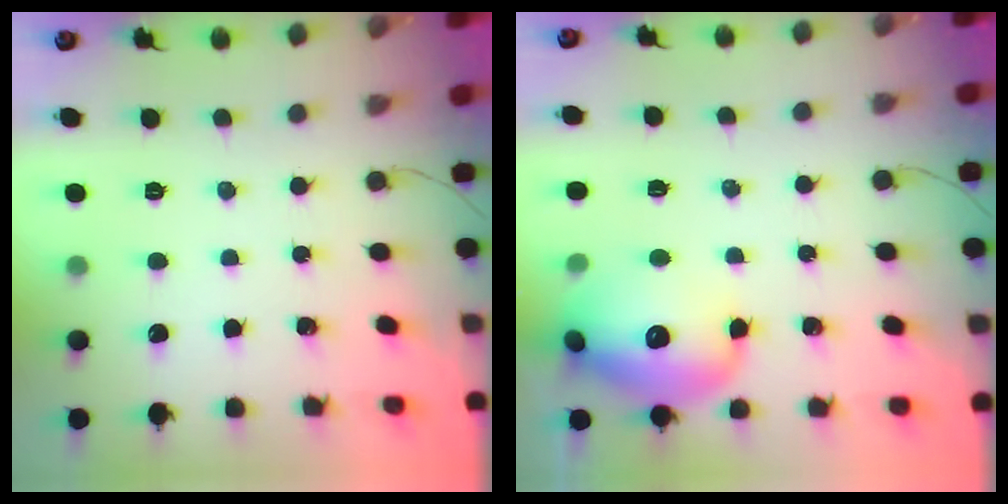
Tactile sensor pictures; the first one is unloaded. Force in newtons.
{"total": 17.0, "press": 16.9, "slide": 2.0}